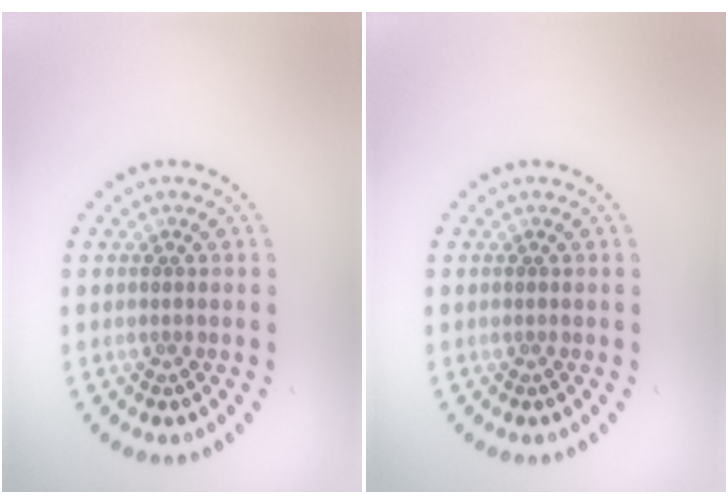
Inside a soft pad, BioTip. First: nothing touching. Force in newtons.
{"total": 0.0}